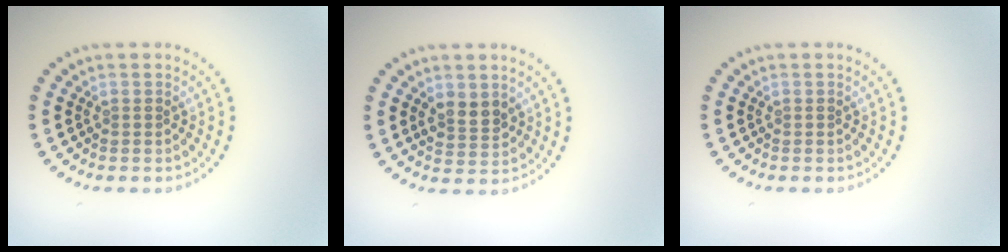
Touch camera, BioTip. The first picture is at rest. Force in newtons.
{"total": 2.2, "press": 2.1, "slide": 0.6}
{"total": 0.0}